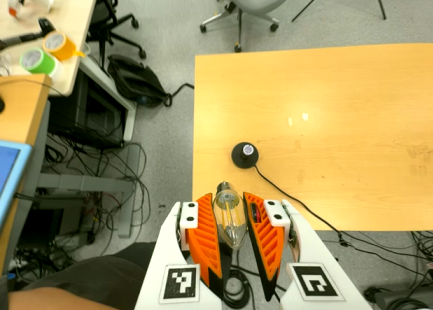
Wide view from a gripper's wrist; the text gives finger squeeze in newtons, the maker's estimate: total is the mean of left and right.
{"total": 12.9, "left": 13.7, "right": 12.0}